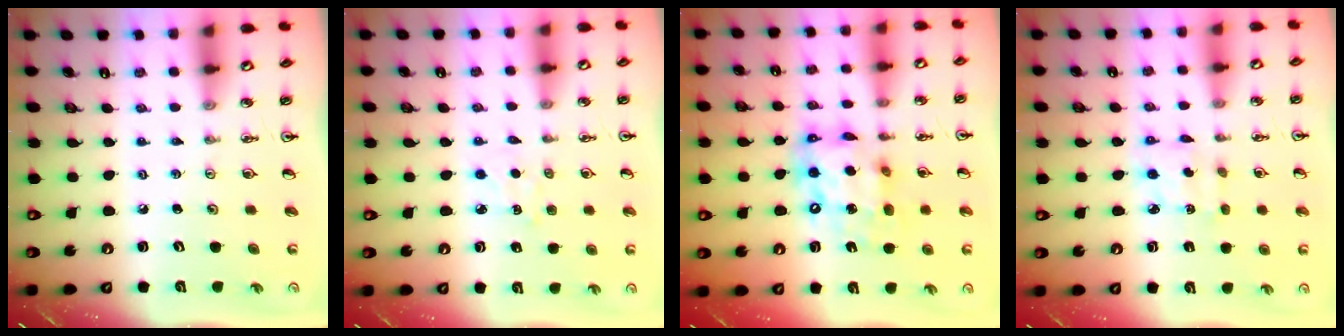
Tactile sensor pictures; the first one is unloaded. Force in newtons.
{"total": 3.9, "press": 3.9, "slide": 0.5}
{"total": 13.9, "press": 13.8, "slide": 1.2}
{"total": 2.9, "press": 2.9, "slide": 0.1}